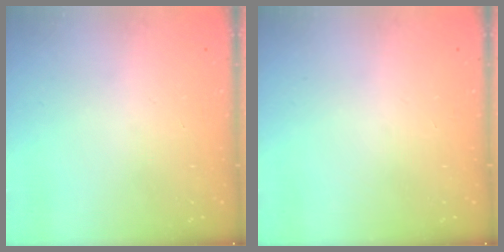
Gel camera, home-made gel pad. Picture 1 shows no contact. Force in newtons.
{"total": 0.0}